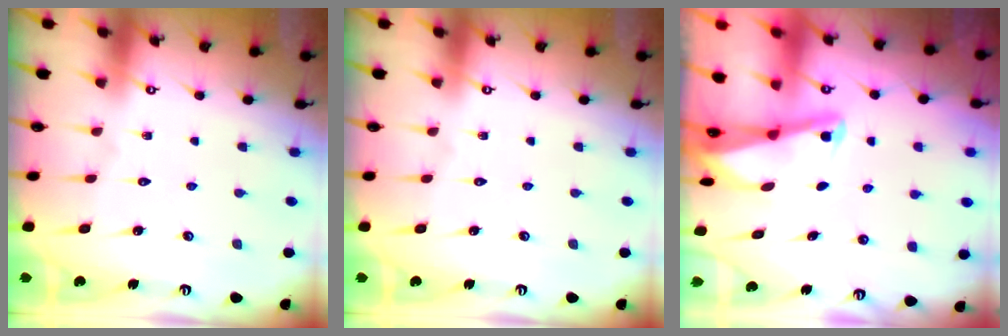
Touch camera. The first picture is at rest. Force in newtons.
{"total": 0.0}
{"total": 2.1, "press": 2.1, "slide": 0.4}